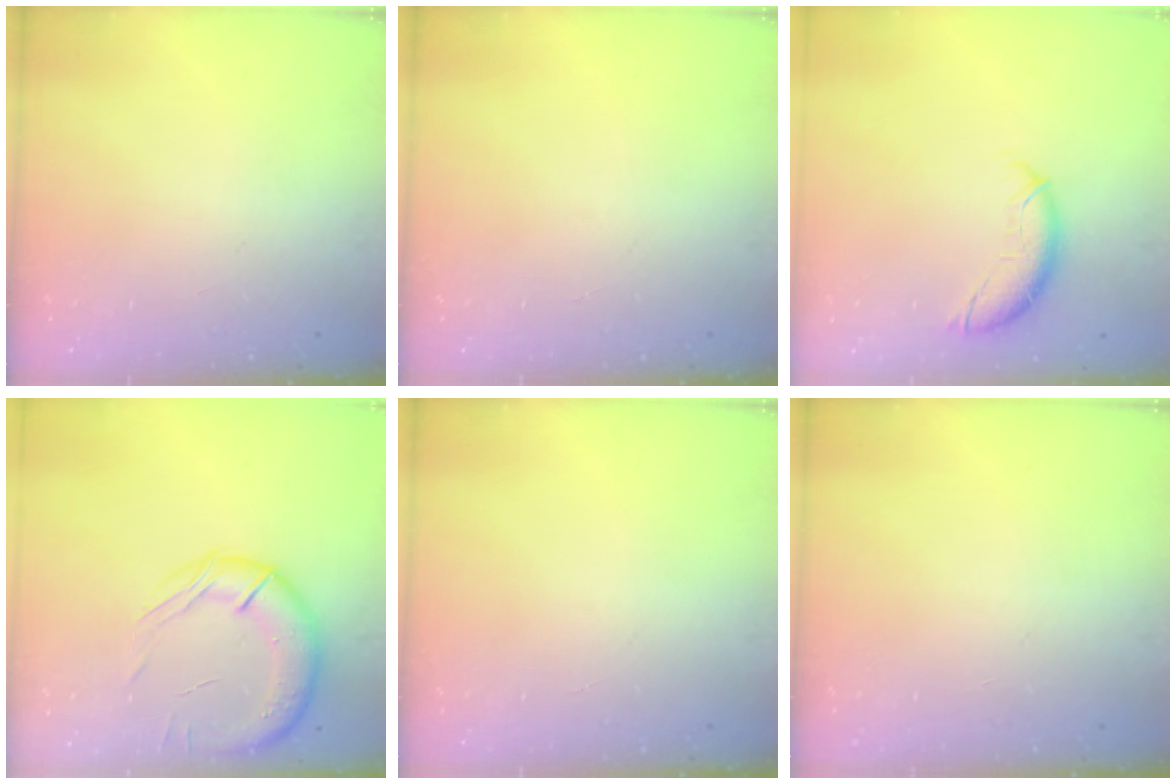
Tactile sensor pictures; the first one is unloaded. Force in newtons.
{"total": 0.0}
{"total": 9.5, "press": 9.5, "slide": 0.5}
{"total": 16.6, "press": 16.1, "slide": 4.3}
{"total": 0.0}
{"total": 0.0}